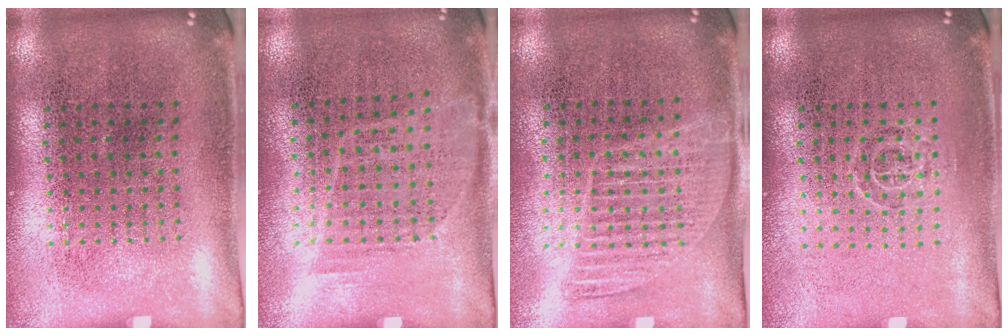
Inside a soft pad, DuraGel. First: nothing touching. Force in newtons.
{"total": 1.1, "press": 0.8, "slide": 0.7}
{"total": 1.2, "press": 1.1, "slide": 0.5}
{"total": 0.7, "press": 0.5, "slide": 0.5}